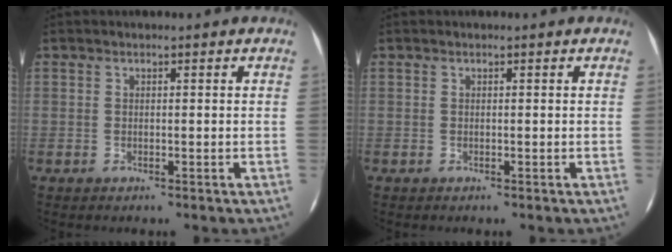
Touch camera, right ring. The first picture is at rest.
{"total": 0.0}